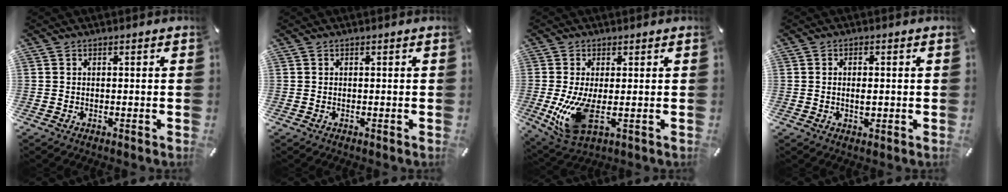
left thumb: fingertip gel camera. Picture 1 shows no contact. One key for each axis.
{"total": 0.0}
{"total": 10.9, "fx": -0.4, "fy": 4.9, "fz": 9.7, "tx": -0.204, "ty": -0.031, "tz": -0.002}
{"total": 2.6, "fx": -0.1, "fy": 1.4, "fz": 2.2, "tx": -0.042, "ty": 0.002, "tz": -0.002}